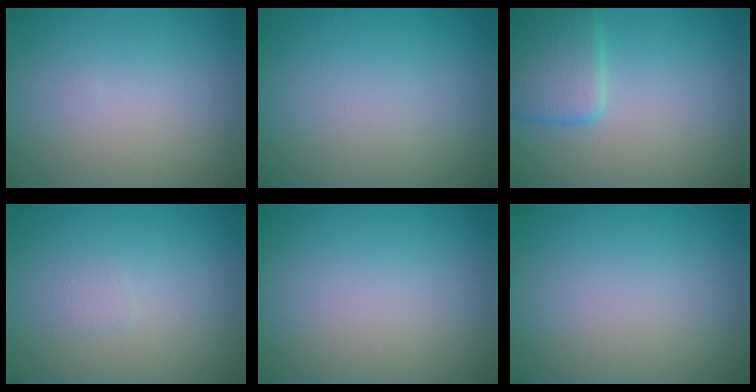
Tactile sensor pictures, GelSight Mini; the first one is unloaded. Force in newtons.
{"total": 0.0}
{"total": 3.9, "press": 3.9, "slide": 0.2}
{"total": 0.6, "press": 0.6, "slide": 0.1}
{"total": 0.0}
{"total": 0.0}